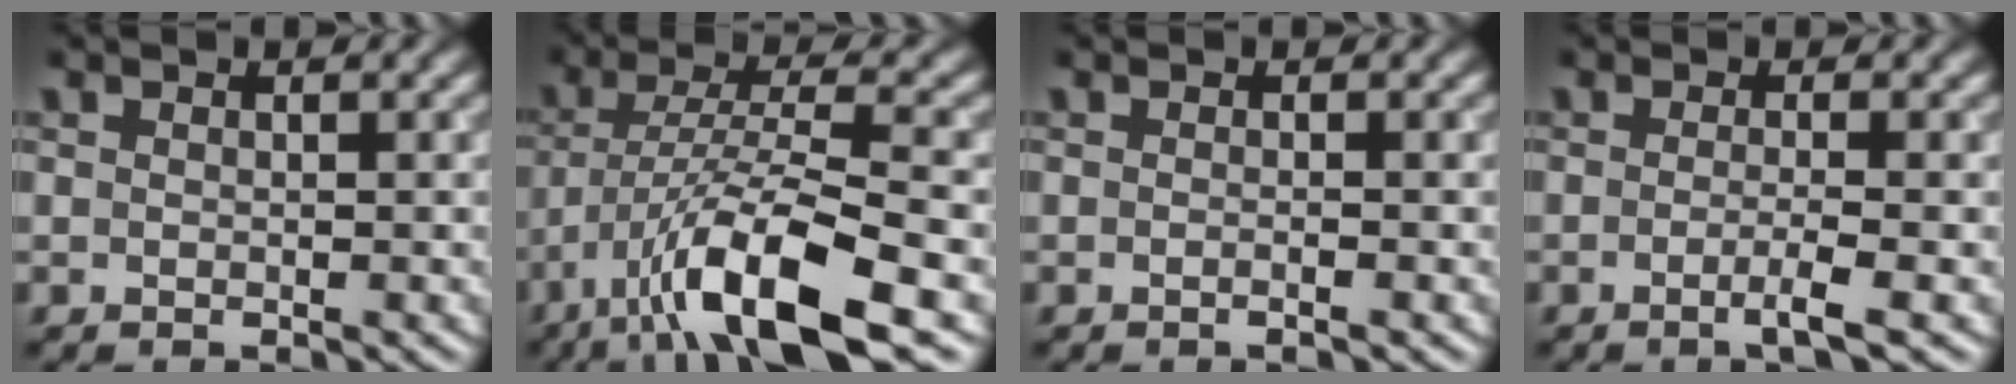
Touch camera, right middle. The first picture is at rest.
{"total": 10.3, "force": [-5.7, 2.3, 8.3], "torque": [-0.142, 0.005, -0.105]}
{"total": 1.1, "force": [-0.3, 0.3, 1.0], "torque": [-0.010, -0.005, -0.011]}
{"total": 2.4, "force": [-0.6, 0.5, 2.2], "torque": [-0.031, -0.003, -0.018]}